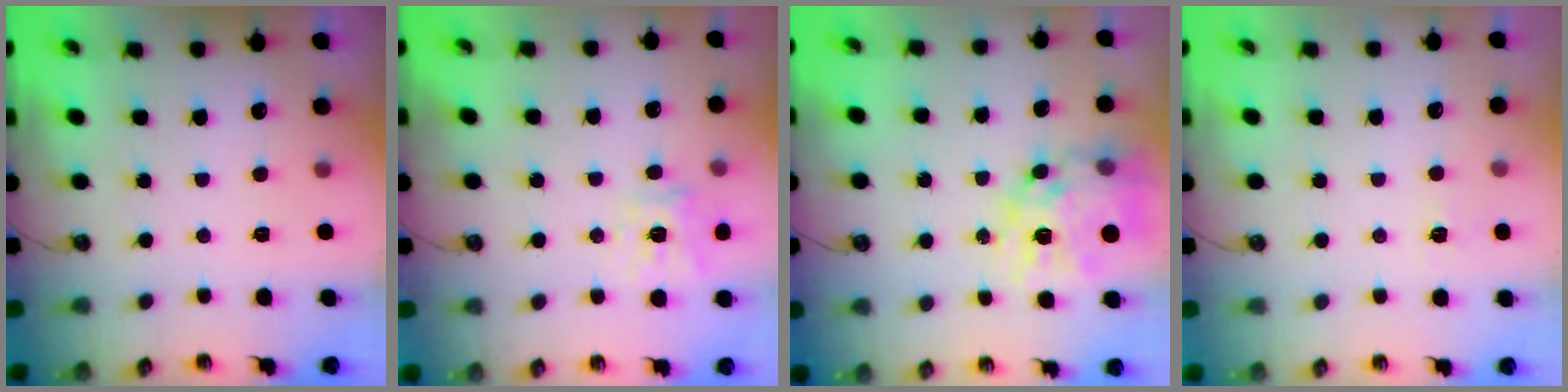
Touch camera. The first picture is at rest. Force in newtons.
{"total": 12.5, "press": 12.4, "slide": 1.5}
{"total": 17.4, "press": 17.3, "slide": 1.5}
{"total": 2.7, "press": 2.7, "slide": 0.4}